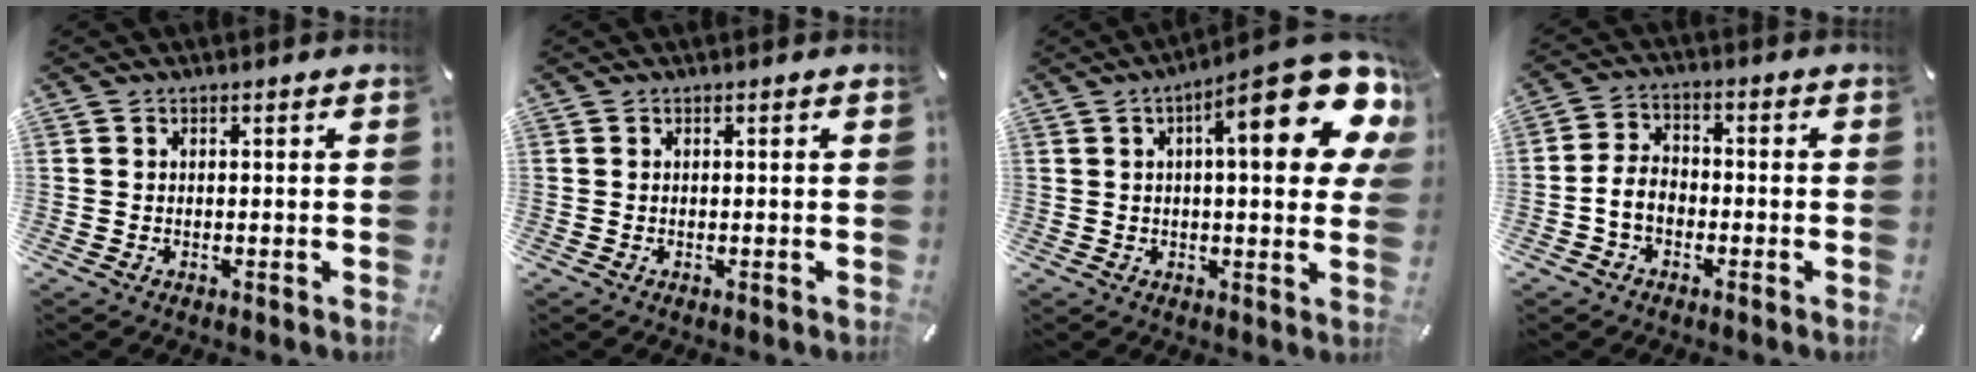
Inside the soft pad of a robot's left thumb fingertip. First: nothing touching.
{"total": 0.0}
{"total": 21.5, "force": [8.3, 6.4, 18.8], "torque": [-0.253, -0.049, 0.118]}
{"total": 5.8, "force": [-2.2, 4.1, 3.5], "torque": [-0.072, 0.014, -0.042]}